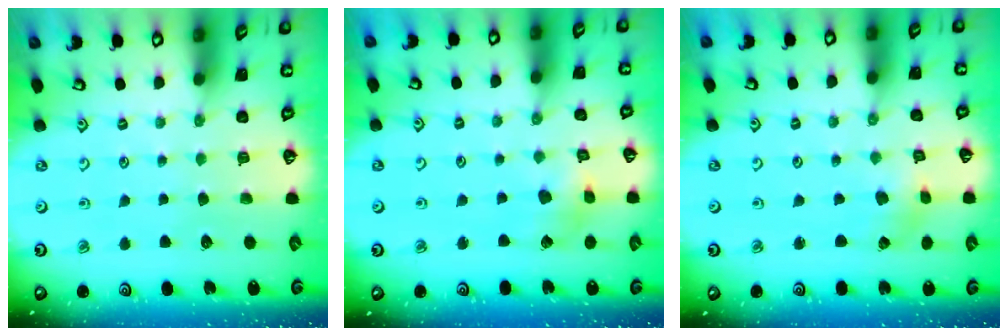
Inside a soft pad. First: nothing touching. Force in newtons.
{"total": 5.4, "press": 5.3, "slide": 0.7}
{"total": 2.0, "press": 2.0, "slide": 0.2}